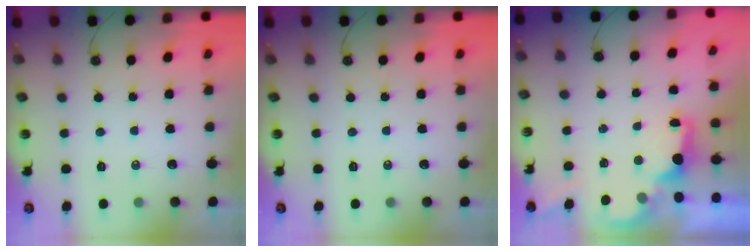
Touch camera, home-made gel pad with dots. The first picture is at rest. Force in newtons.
{"total": 0.0}
{"total": 2.1, "press": 1.9, "slide": 0.8}